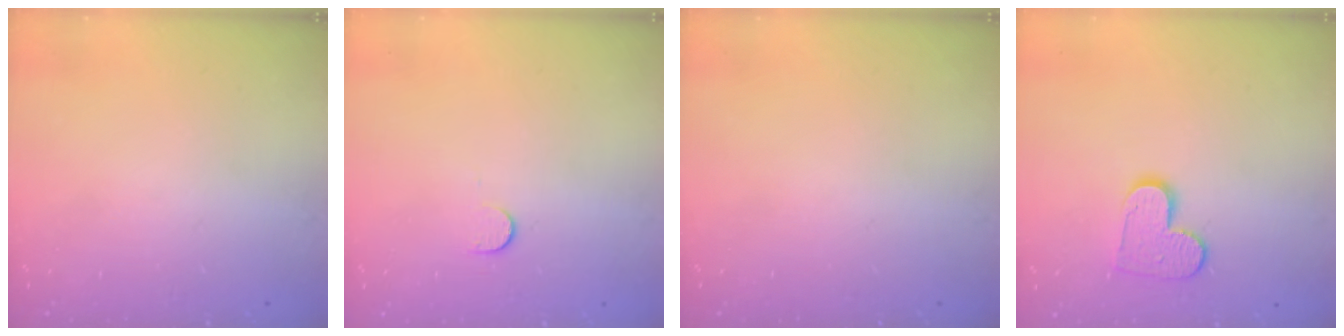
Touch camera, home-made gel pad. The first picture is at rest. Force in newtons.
{"total": 6.1, "press": 6.1, "slide": 0.6}
{"total": 0.0}
{"total": 9.7, "press": 9.7, "slide": 0.5}